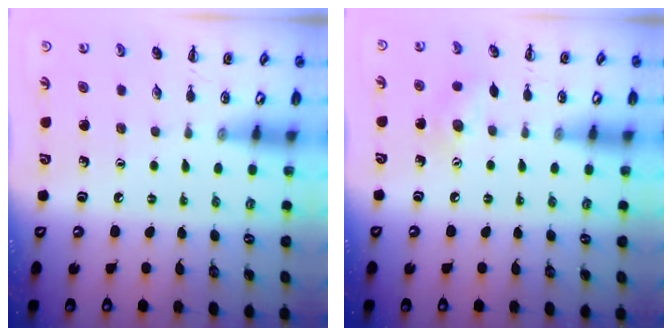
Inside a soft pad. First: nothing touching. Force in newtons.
{"total": 7.3, "press": 7.2, "slide": 1.1}